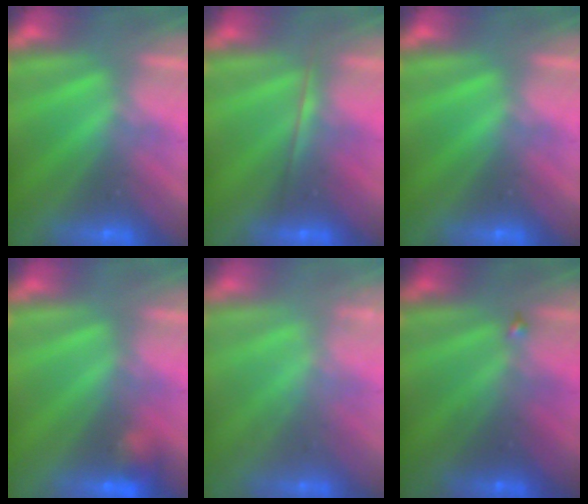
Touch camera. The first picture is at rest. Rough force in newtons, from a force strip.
{"total": 1.7}
{"total": 0.0}
{"total": 3.1}
{"total": 1.9}
{"total": 1.9}